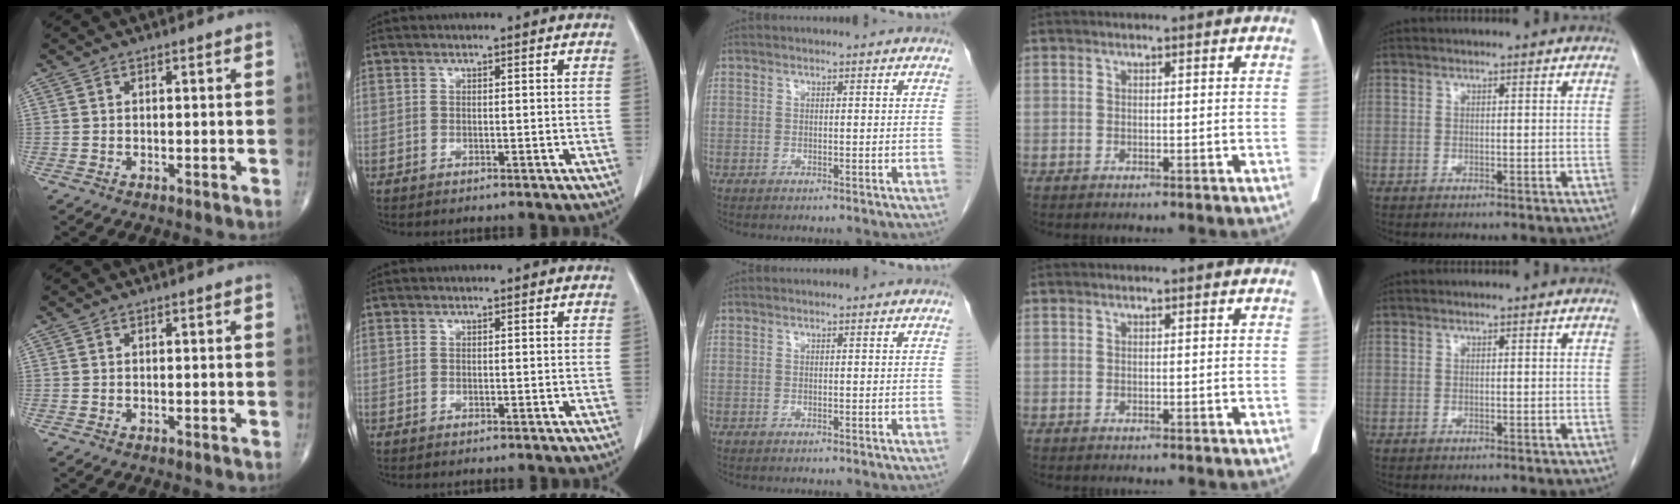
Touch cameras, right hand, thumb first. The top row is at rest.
{}